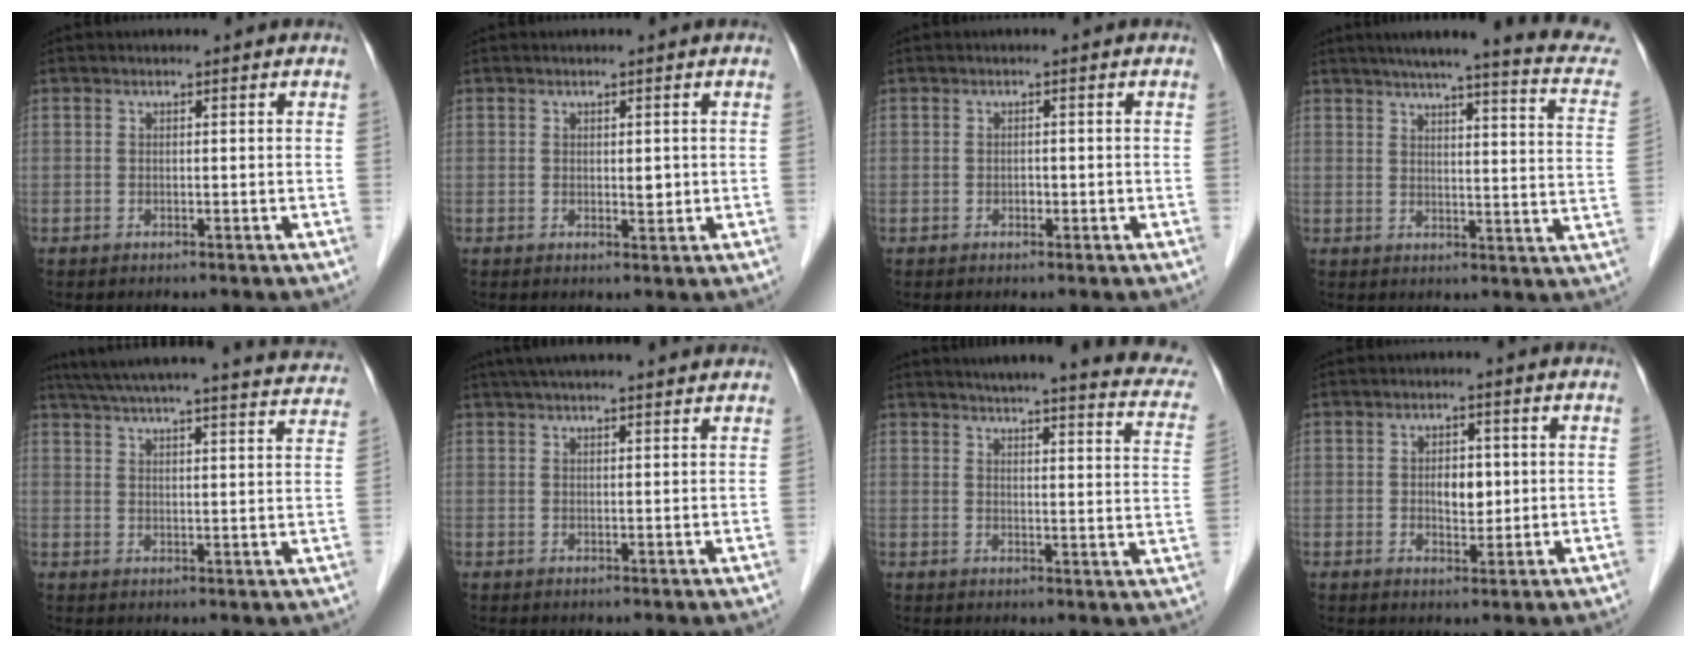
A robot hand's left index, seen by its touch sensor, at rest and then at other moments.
{"total": 1.4, "force": [0.1, 0.7, 1.2], "torque": [-0.015, -0.003, 0.004]}
{"total": 0.8, "force": [-0.3, 0.5, 0.5], "torque": [-0.009, 0.002, -0.005]}
{"total": 19.1, "force": [16.1, 0.9, 10.2], "torque": [-0.134, -0.028, 0.178]}
{"total": 27.6, "force": [25.1, 2.1, 11.2], "torque": [-0.175, -0.035, 0.302]}
{"total": 12.7, "force": [11.2, 1.4, 6.0], "torque": [-0.093, 0.042, 0.150]}
{"total": 20.5, "force": [17.8, 2.1, 10.0], "torque": [-0.124, -0.030, 0.196]}
{"total": 3.7, "force": [0.2, 2.2, 2.9], "torque": [-0.045, 0.004, 0.009]}